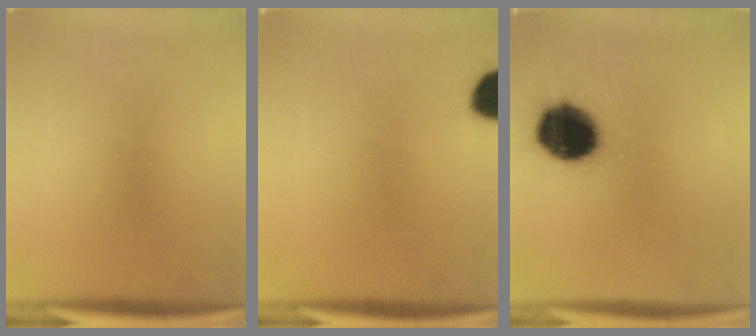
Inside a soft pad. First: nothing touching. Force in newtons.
{"total": 8.6}
{"total": 16.6}